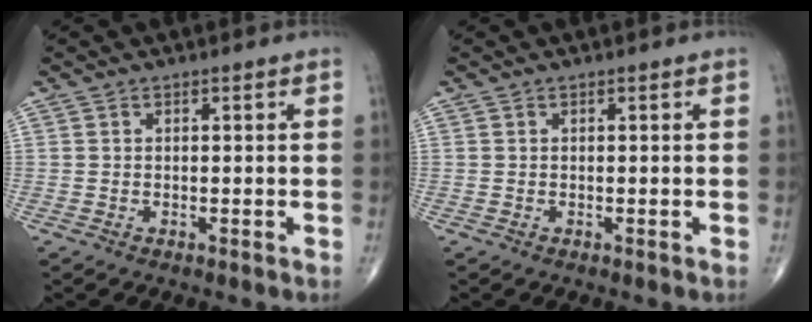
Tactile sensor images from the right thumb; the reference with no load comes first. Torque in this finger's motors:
{"motor_torque": [-0.02, 0.02, -0.03, -0.03, 0.00]}